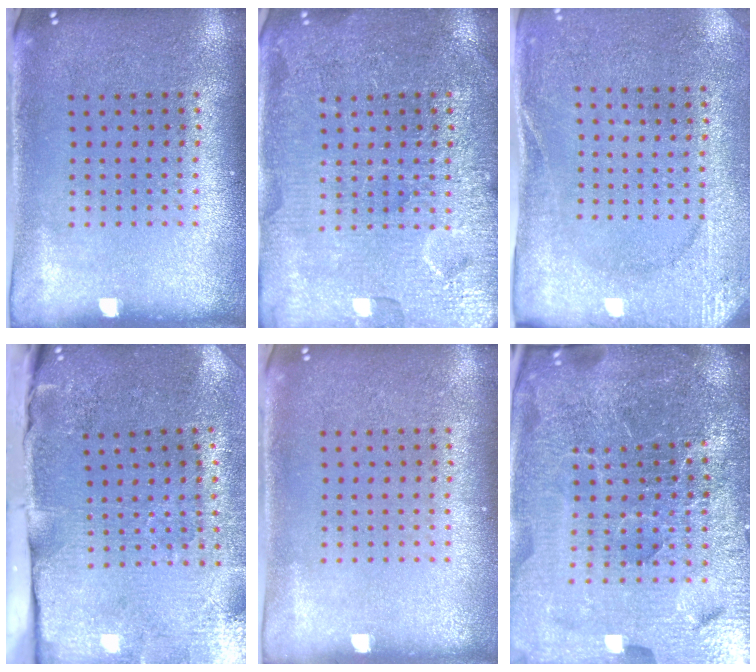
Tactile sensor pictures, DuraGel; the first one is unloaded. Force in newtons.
{"total": 3.9, "press": 3.9, "slide": 0.5}
{"total": 2.6, "press": 2.5, "slide": 0.7}
{"total": 4.8, "press": 3.9, "slide": 2.8}
{"total": 0.0}
{"total": 6.9, "press": 6.0, "slide": 3.4}